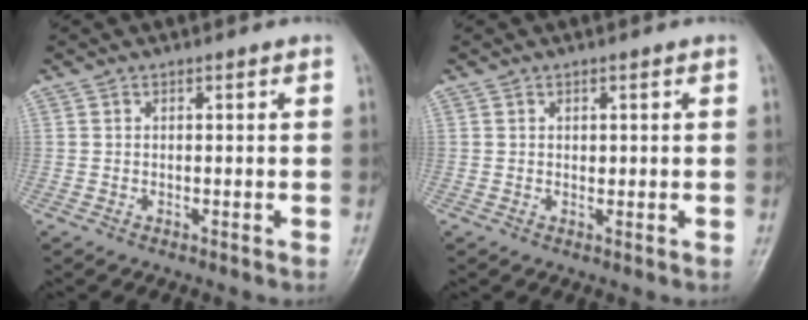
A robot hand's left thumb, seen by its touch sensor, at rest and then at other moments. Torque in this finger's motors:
{"motor_torque": [-0.05, 0.05, 0.30, -0.07, 0.00]}